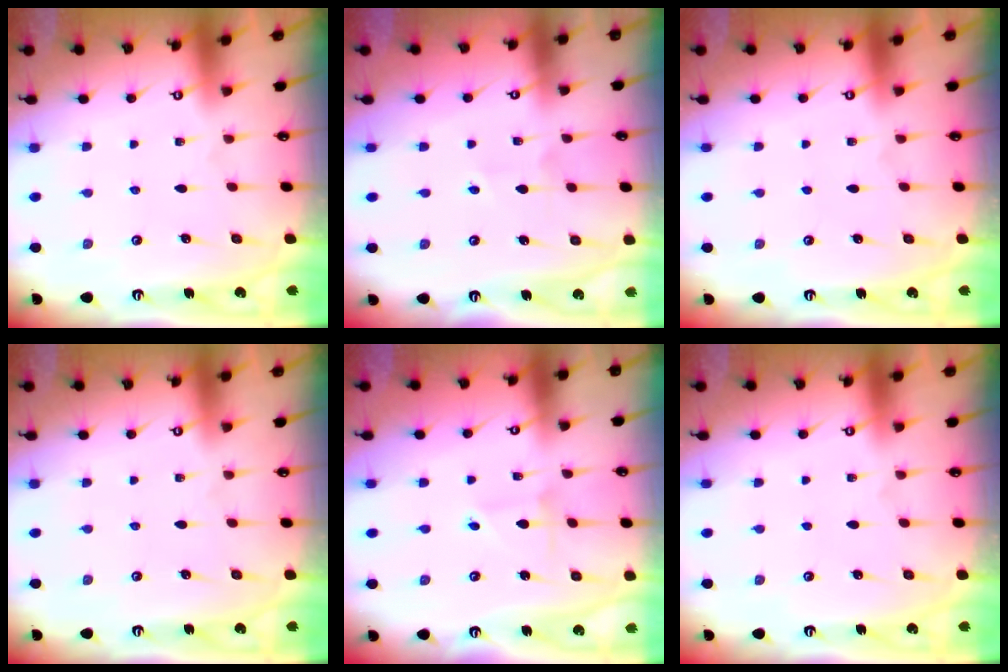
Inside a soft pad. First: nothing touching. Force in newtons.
{"total": 2.8, "press": 2.6, "slide": 0.9}
{"total": 0.0}
{"total": 0.0}
{"total": 1.9, "press": 1.9, "slide": 0.1}
{"total": 0.0}